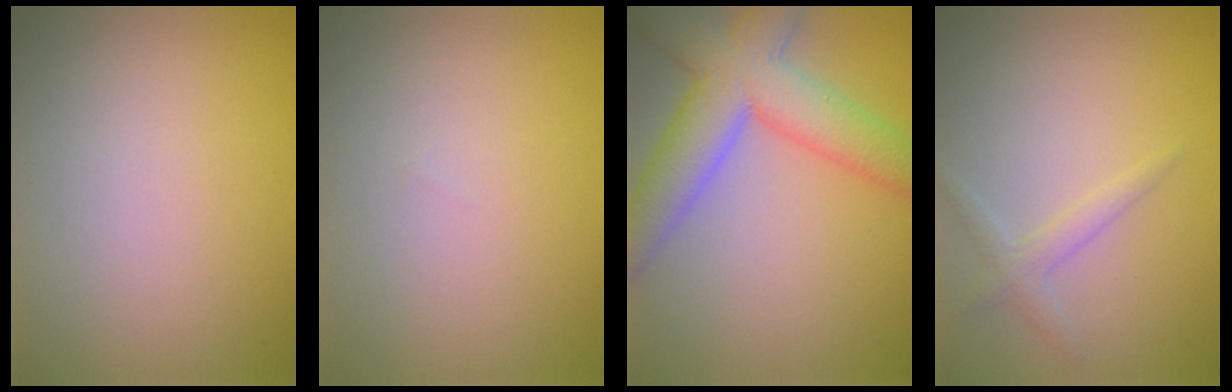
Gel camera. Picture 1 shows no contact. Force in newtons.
{"total": 0.0}
{"total": 8.5, "press": 8.5, "slide": 0.4}
{"total": 1.6, "press": 1.6, "slide": 0.0}